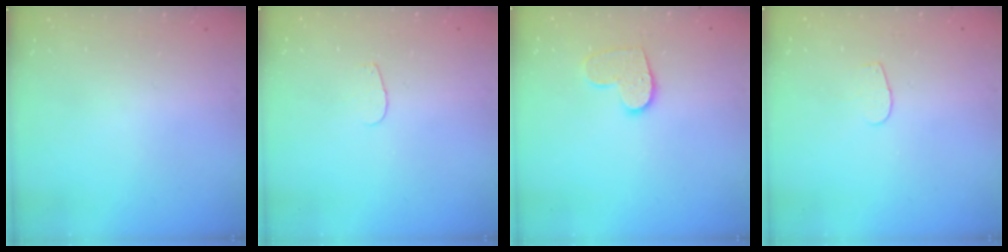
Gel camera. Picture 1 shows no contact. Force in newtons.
{"total": 2.8, "press": 2.8, "slide": 0.2}
{"total": 10.0, "press": 10.0, "slide": 0.6}
{"total": 3.2, "press": 3.2, "slide": 0.3}